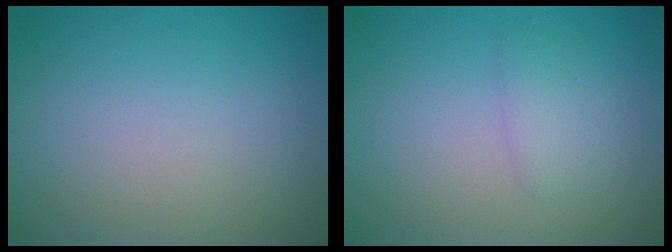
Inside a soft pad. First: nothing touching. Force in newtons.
{"total": 1.6, "press": 1.6, "slide": 0.1}